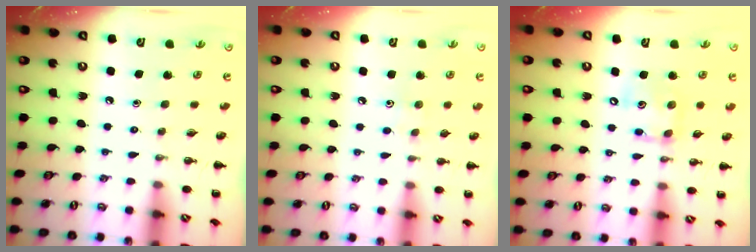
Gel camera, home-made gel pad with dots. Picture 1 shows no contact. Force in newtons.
{"total": 4.2, "press": 4.0, "slide": 1.2}
{"total": 9.8, "press": 9.7, "slide": 1.4}